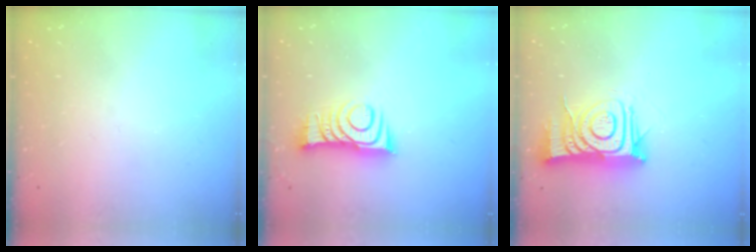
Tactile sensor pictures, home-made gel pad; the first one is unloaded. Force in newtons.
{"total": 10.5, "press": 10.5, "slide": 0.3}
{"total": 14.8, "press": 14.7, "slide": 1.0}